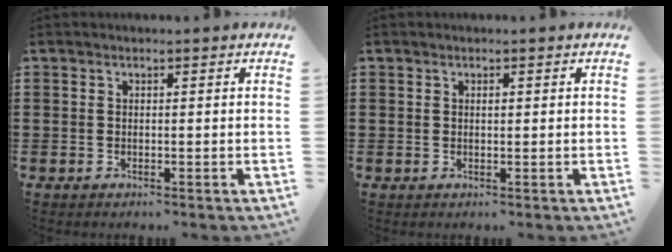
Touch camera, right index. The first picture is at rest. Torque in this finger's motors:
{"motor_torque": [0.26, -0.14, 0.00, 0.01]}